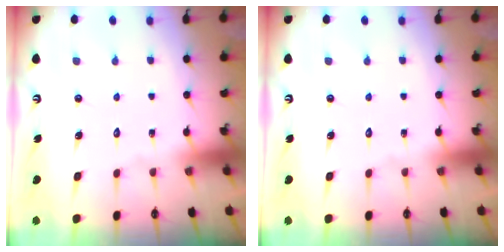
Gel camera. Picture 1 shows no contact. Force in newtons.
{"total": 0.0}